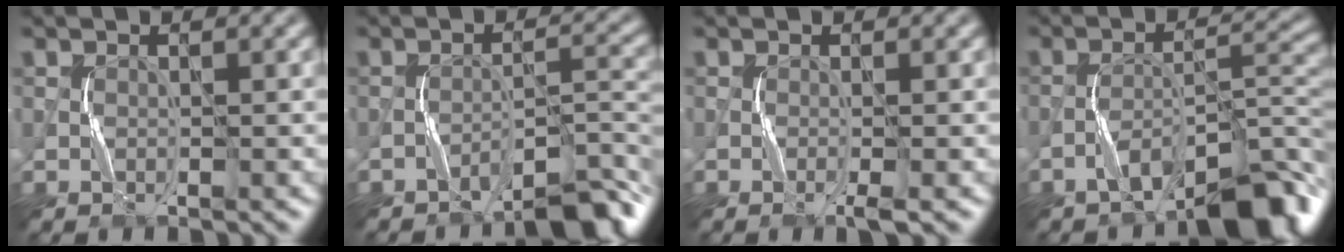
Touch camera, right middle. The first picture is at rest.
{"total": 5.0, "force": [-4.3, 0.8, 2.5], "torque": [-0.029, 0.018, -0.068]}
{"total": 1.0, "force": [-0.6, -0.3, 0.7], "torque": [-0.018, -0.001, -0.013]}
{"total": 7.3, "force": [-5.4, 2.1, 4.5], "torque": [-0.063, 0.014, -0.092]}